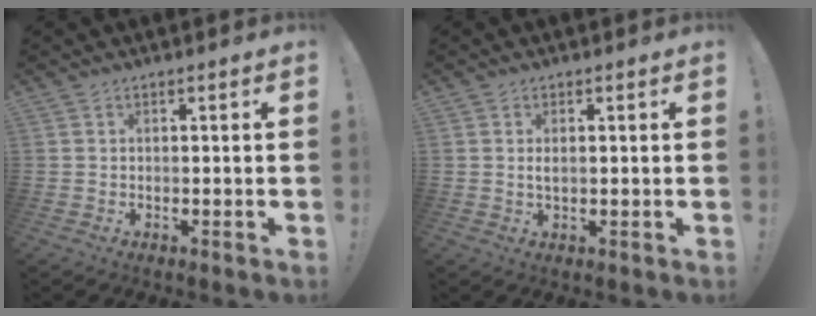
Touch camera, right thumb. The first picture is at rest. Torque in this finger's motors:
{"motor_torque": [-0.20, -0.08, 0.10, 0.37, 0.07]}